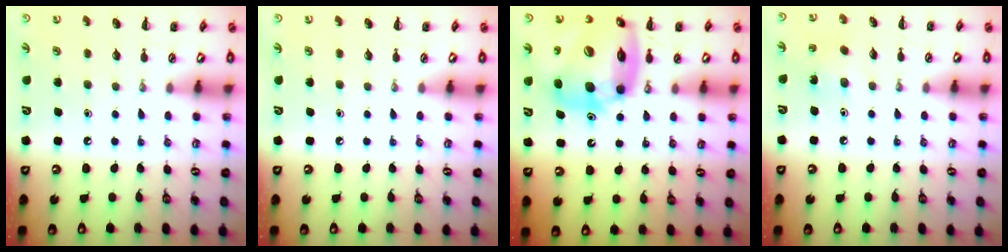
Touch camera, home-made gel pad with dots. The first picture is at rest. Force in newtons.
{"total": 0.0}
{"total": 18.2, "press": 17.5, "slide": 5.1}
{"total": 4.1, "press": 3.9, "slide": 1.0}